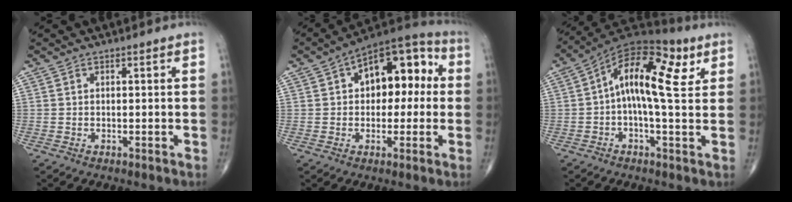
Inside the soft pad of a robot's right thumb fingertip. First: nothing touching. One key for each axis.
{"total": 15.0, "fx": 2.5, "fy": 8.6, "fz": 12.0, "tx": -0.128, "ty": 0.039, "tz": 0.027}
{"total": 15.7, "fx": 4.0, "fy": 6.5, "fz": 13.8, "tx": -0.203, "ty": 0.028, "tz": 0.052}